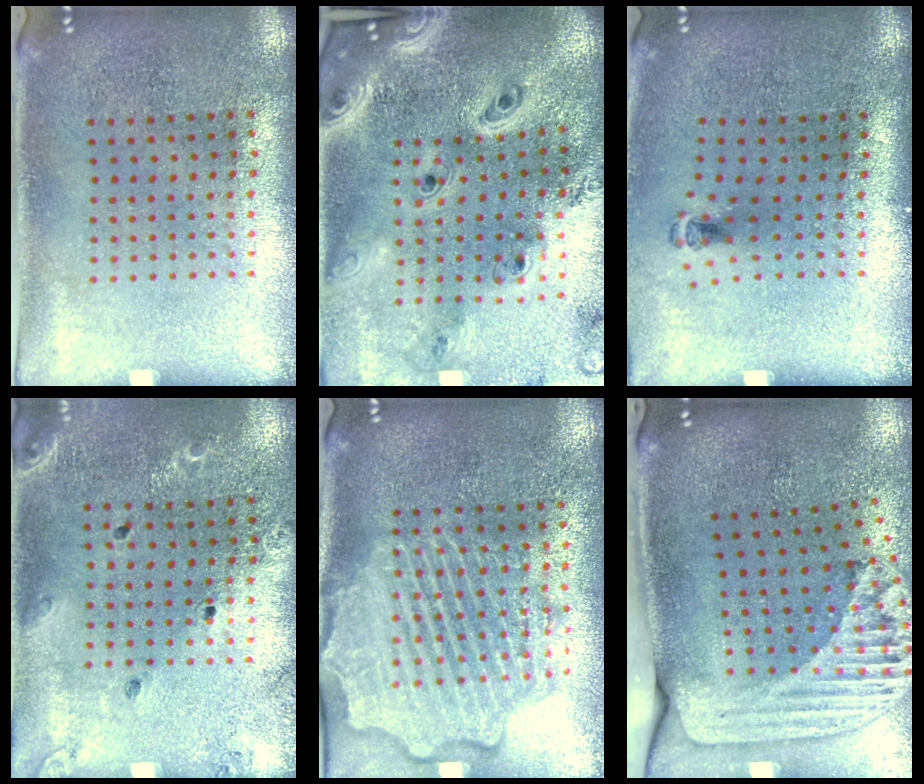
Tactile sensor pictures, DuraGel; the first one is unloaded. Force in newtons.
{"total": 4.1, "press": 3.1, "slide": 2.7}
{"total": 0.5, "press": 0.3, "slide": 0.4}
{"total": 1.4, "press": 1.4, "slide": 0.1}
{"total": 3.9, "press": 3.9, "slide": 0.4}
{"total": 2.4, "press": 1.7, "slide": 1.7}